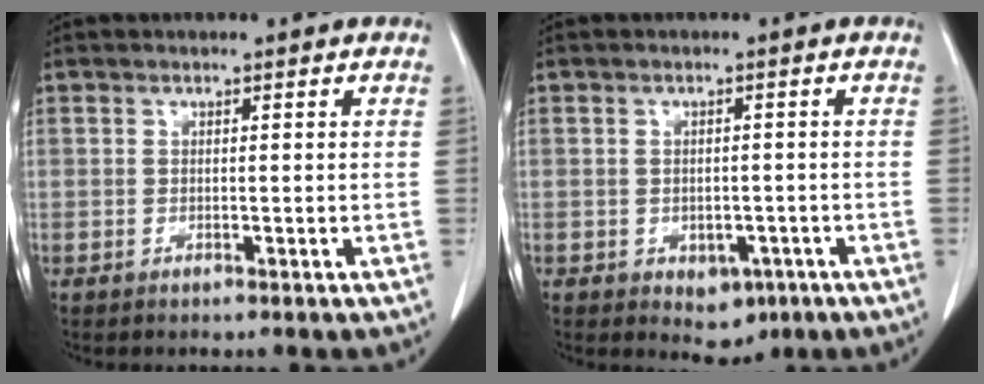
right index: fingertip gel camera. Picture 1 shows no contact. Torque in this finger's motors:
{"motor_torque": [0.52, -0.47, 0.02, -0.01]}